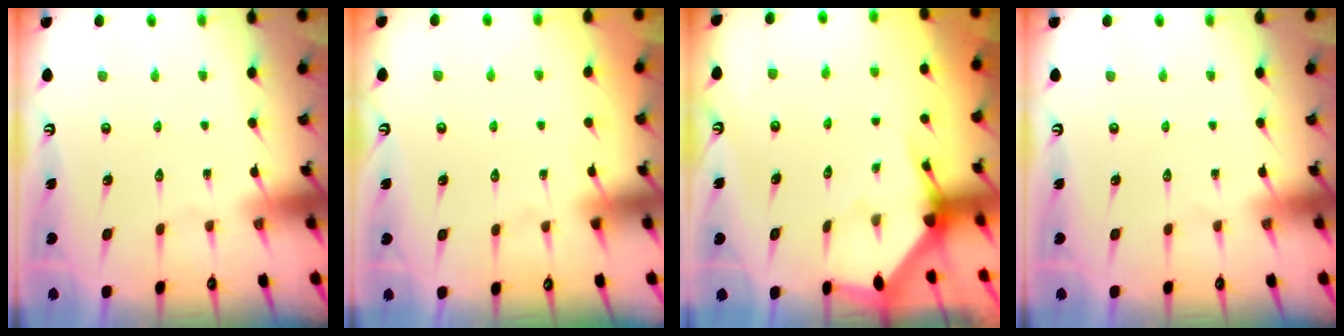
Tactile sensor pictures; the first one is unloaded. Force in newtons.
{"total": 3.5, "press": 3.5, "slide": 0.5}
{"total": 3.3, "press": 3.3, "slide": 0.3}
{"total": 0.0}